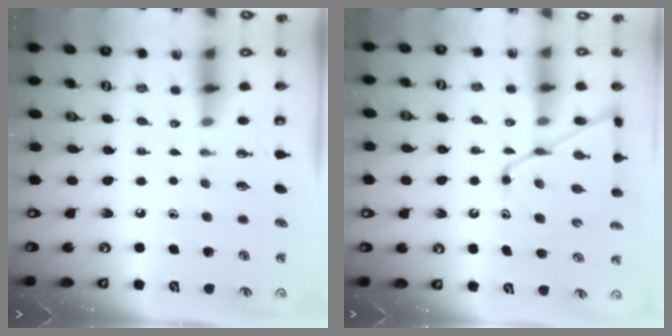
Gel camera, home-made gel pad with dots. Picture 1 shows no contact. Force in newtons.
{"total": 14.8, "press": 14.8, "slide": 1.1}